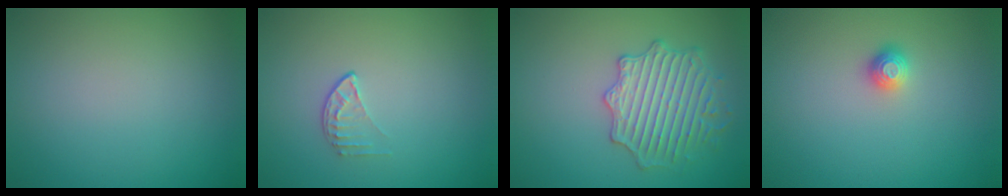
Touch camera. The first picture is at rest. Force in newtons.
{"total": 1.1, "press": 0.7, "slide": 0.9}
{"total": 3.9, "press": 3.9, "slide": 0.1}
{"total": 1.1, "press": 1.0, "slide": 0.3}